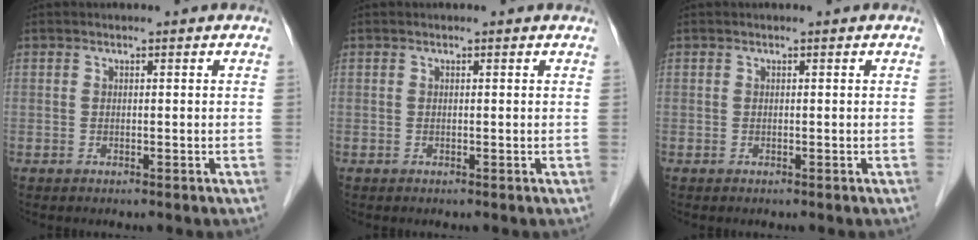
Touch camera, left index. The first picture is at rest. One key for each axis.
{"total": 0.6, "fx": 0.5, "fy": 0.1, "fz": 0.1, "tx": -0.004, "ty": 0.012, "tz": 0.006}
{"total": 0.0}